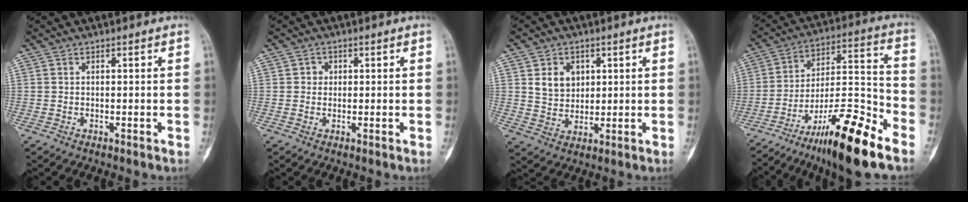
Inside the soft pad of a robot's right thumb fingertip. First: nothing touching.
{"total": 1.7, "force": [0.2, 1.6, 0.5], "torque": [0.004, 0.004, 0.000]}
{"total": 6.4, "force": [2.1, 5.1, 3.2], "torque": [-0.028, -0.012, 0.043]}
{"total": 19.2, "force": [-12.5, 3.4, 14.1], "torque": [-0.247, 0.079, -0.208]}